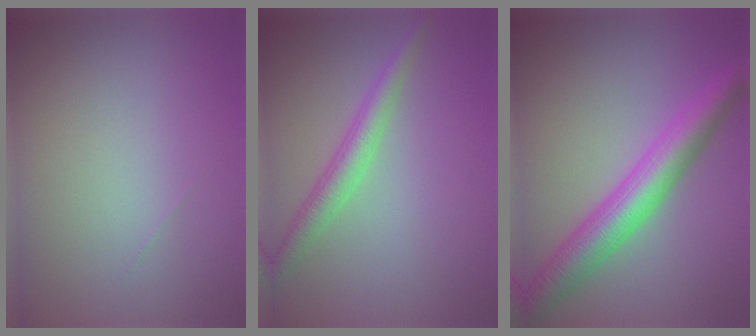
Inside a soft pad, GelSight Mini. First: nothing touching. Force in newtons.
{"total": 2.7, "press": 2.7, "slide": 0.0}
{"total": 6.6, "press": 6.6, "slide": 0.3}